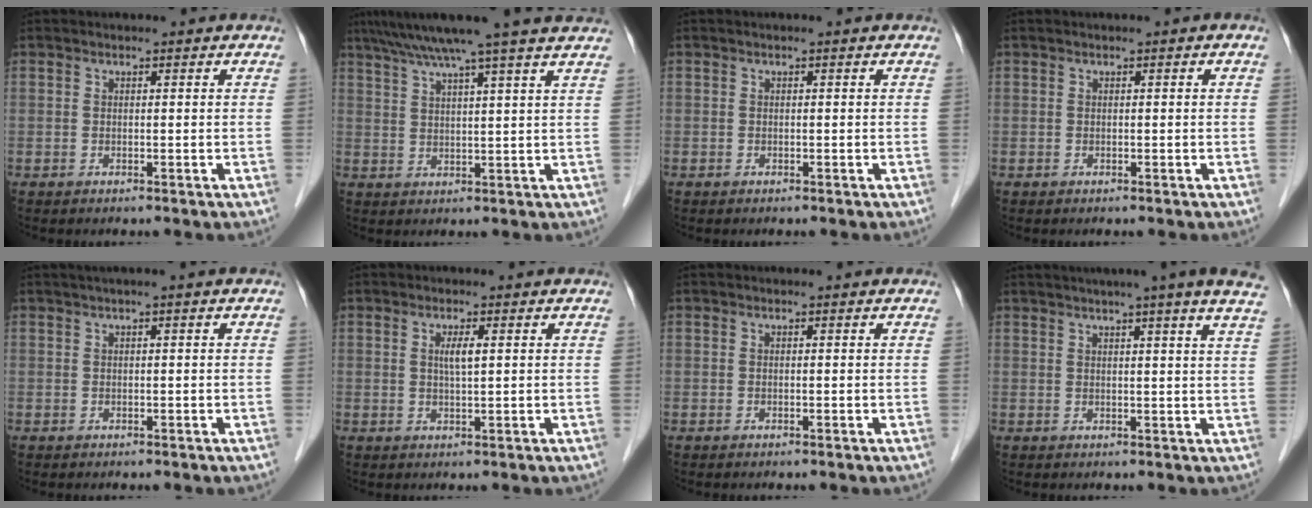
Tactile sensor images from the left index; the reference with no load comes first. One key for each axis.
{"total": 12.9, "fx": 10.5, "fy": -1.2, "fz": 7.4, "tx": -0.121, "ty": 0.026, "tz": 0.137}
{"total": 0.0}
{"total": 0.0}
{"total": 0.7, "fx": 0.3, "fy": 0.0, "fz": 0.6, "tx": -0.010, "ty": 0.009, "tz": 0.006}
{"total": 2.3, "fx": 0.6, "fy": 0.2, "fz": 2.2, "tx": -0.044, "ty": -0.001, "tz": 0.011}
{"total": 0.0}
{"total": 11.7, "fx": 9.3, "fy": -1.2, "fz": 6.9, "tx": -0.097, "ty": 0.004, "tz": 0.096}